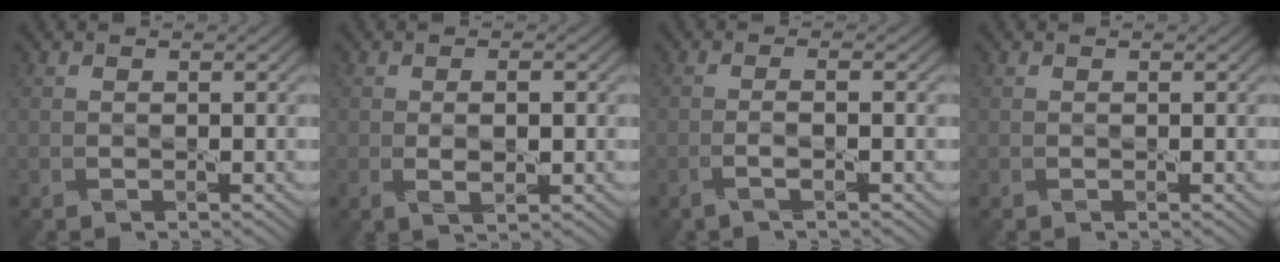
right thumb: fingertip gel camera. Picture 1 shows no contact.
{"total": 2.4, "force": [0.0, 0.9, 2.2], "torque": [-0.046, -0.004, 0.002]}
{"total": 1.9, "force": [-0.8, 0.0, 1.7], "torque": [-0.033, 0.013, -0.028]}
{"total": 0.0}